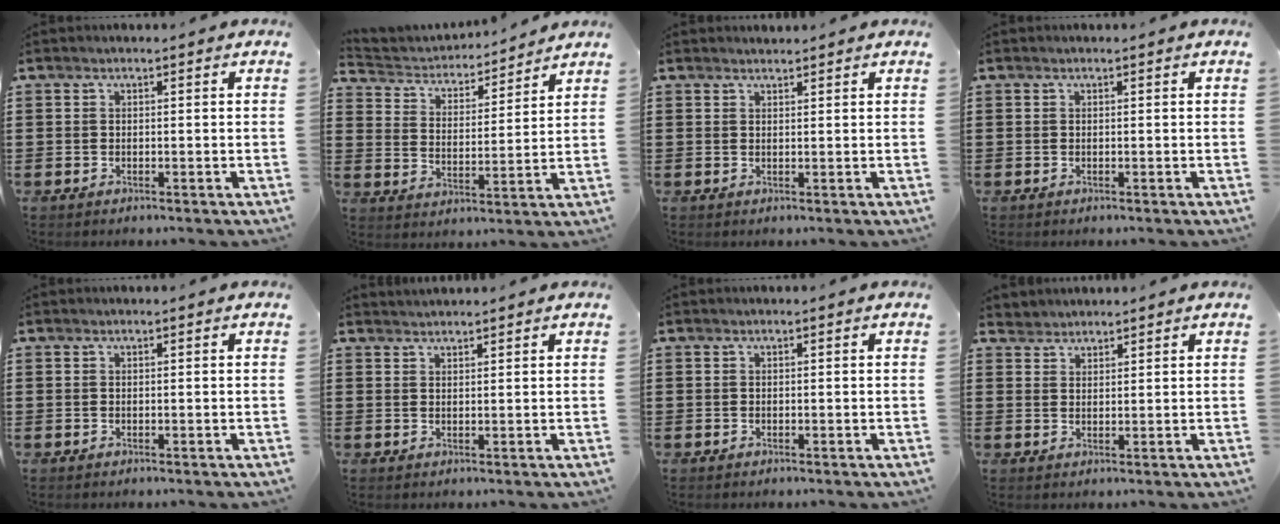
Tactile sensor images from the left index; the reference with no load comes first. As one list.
[{"total": 3.5, "force": [3.3, 0.9, 0.0], "torque": [-0.026, -0.028, 0.050]}, {"total": 1.0, "force": [1.0, 0.1, 0.0], "torque": [-0.002, -0.001, 0.020]}, {"total": 0.0}, {"total": 0.0}, {"total": 1.2, "force": [1.2, 0.1, 0.0], "torque": [-0.002, 0.000, 0.025]}, {"total": 0.0}, {"total": 1.8, "force": [1.7, 0.5, -0.3], "torque": [0.001, 0.003, 0.036]}]